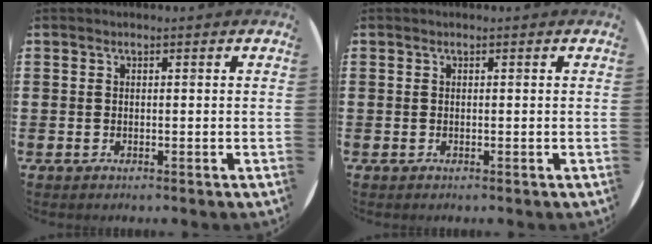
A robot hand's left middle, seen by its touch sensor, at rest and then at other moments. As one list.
[{"total": 0.0}]